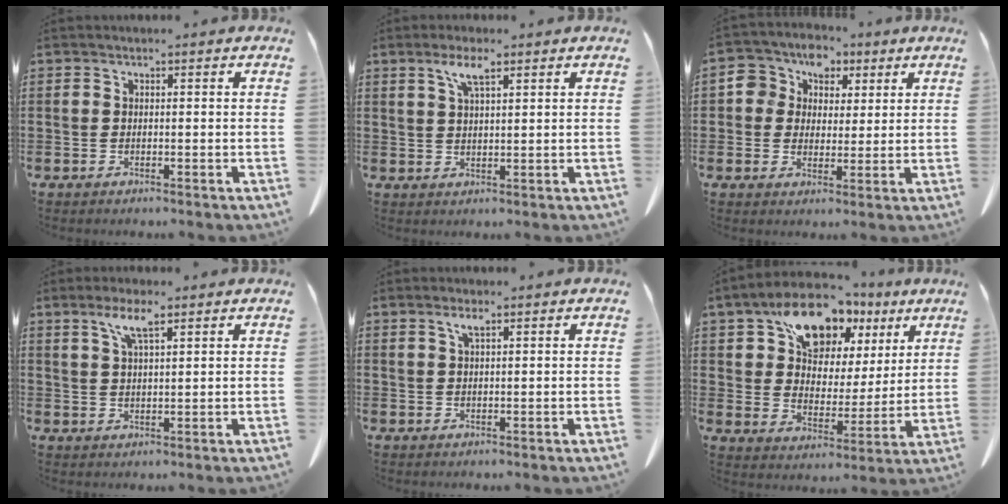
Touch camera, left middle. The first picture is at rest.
{"total": 4.4, "force": [2.6, 1.0, 3.4], "torque": [-0.075, 0.006, 0.045]}
{"total": 5.8, "force": [2.4, 5.2, 1.0], "torque": [-0.055, 0.003, 0.039]}
{"total": 5.1, "force": [3.1, 1.1, 3.9], "torque": [-0.086, 0.006, 0.054]}
{"total": 2.2, "force": [1.2, 0.5, 1.8], "torque": [-0.038, 0.002, 0.021]}
{"total": 13.3, "force": [9.5, 6.9, 6.0], "torque": [-0.130, -0.035, 0.175]}